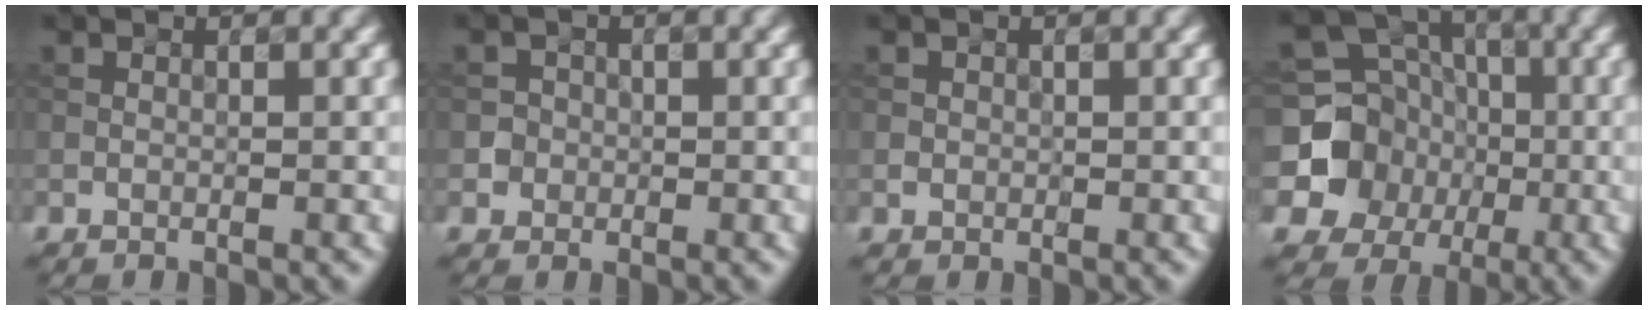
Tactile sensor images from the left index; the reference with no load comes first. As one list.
[{"total": 2.1, "force": [-0.6, 2.0, 0.2], "torque": [0.013, 0.011, -0.010]}, {"total": 0.5, "force": [0.0, 0.5, 0.1], "torque": [0.006, -0.001, 0.002]}, {"total": 11.9, "force": [-1.4, 11.2, 3.8], "torque": [-0.108, 0.014, -0.035]}]